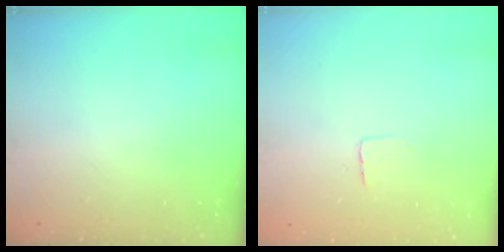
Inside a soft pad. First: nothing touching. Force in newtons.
{"total": 2.9, "press": 2.9, "slide": 0.2}